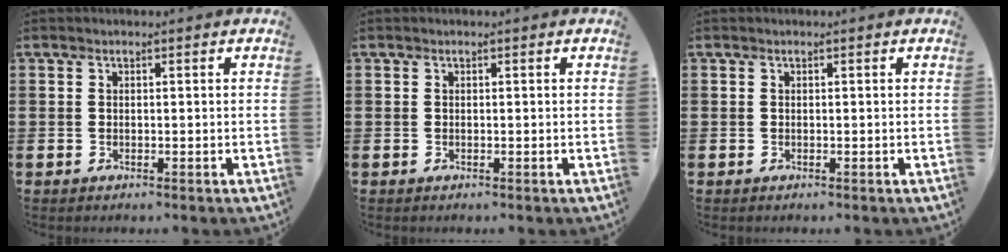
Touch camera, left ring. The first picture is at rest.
{"total": 0.0}
{"total": 0.0}